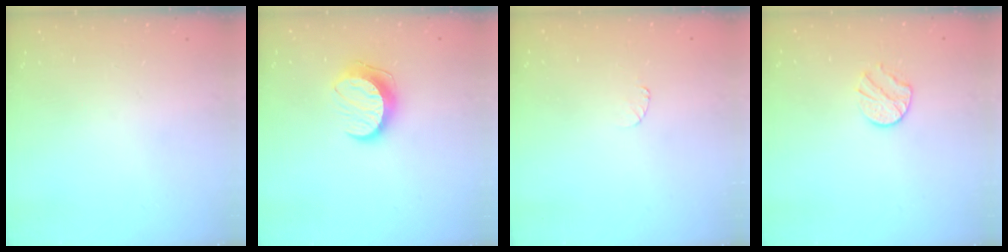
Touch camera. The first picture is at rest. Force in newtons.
{"total": 10.7, "press": 10.7, "slide": 0.5}
{"total": 3.5, "press": 3.4, "slide": 0.5}
{"total": 7.7, "press": 7.7, "slide": 0.7}